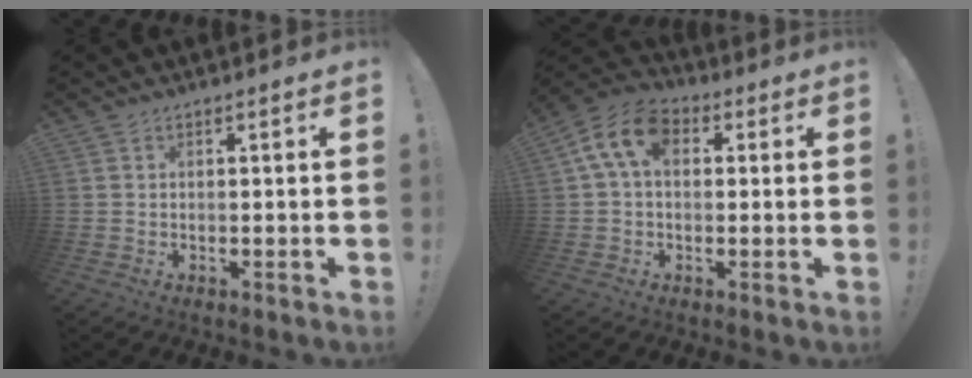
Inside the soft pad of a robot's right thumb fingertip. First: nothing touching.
{"total": 11.2, "force": [3.1, 7.1, 8.0], "torque": [-0.154, 0.009, 0.059]}